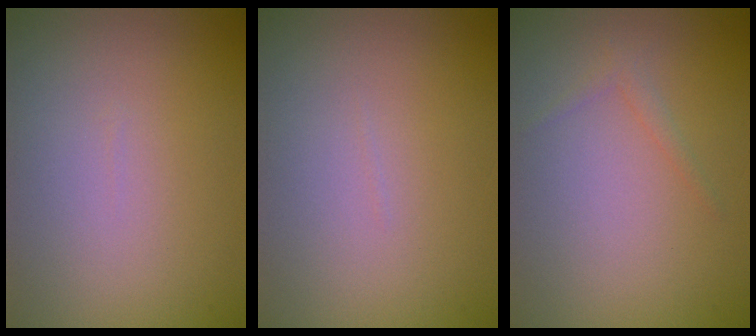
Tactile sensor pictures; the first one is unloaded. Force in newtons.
{"total": 0.0}
{"total": 0.8, "press": 0.8, "slide": 0.0}